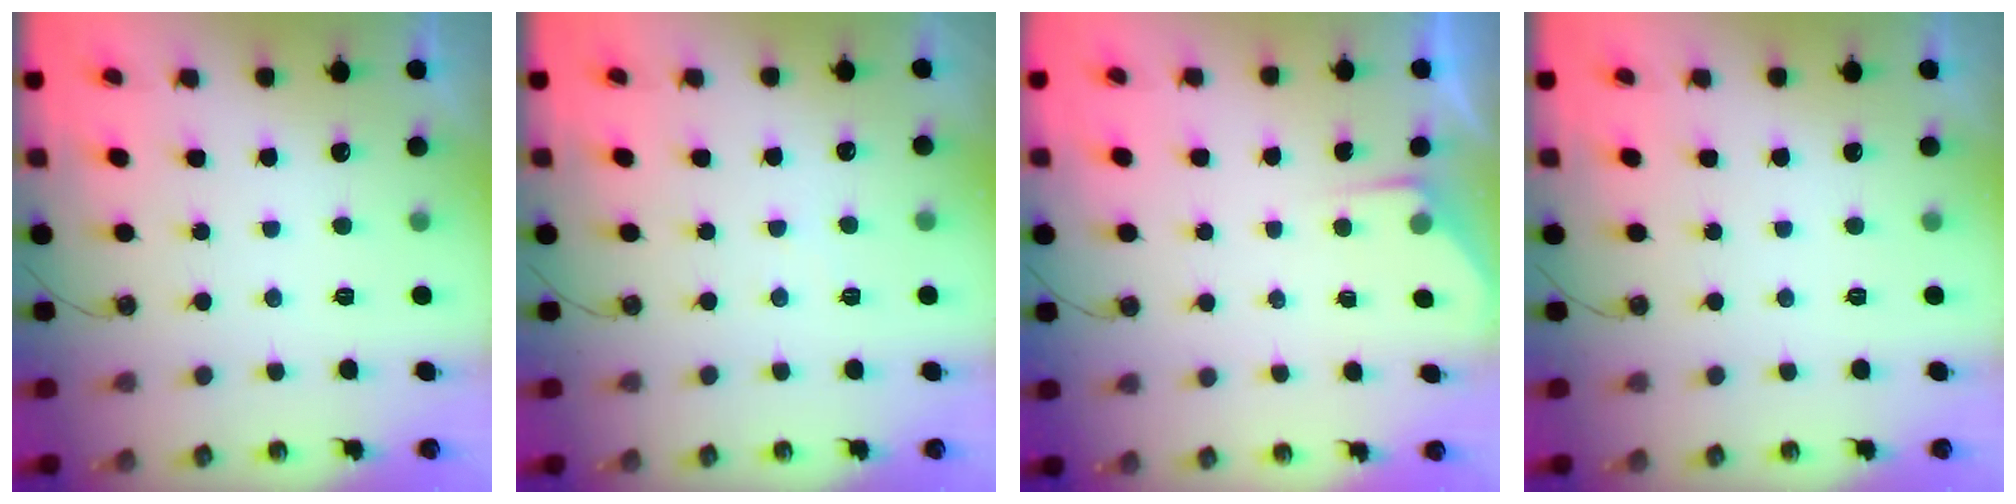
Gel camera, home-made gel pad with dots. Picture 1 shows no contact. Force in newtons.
{"total": 2.6, "press": 2.6, "slide": 0.4}
{"total": 3.5, "press": 3.4, "slide": 0.5}
{"total": 1.0, "press": 0.4, "slide": 1.0}